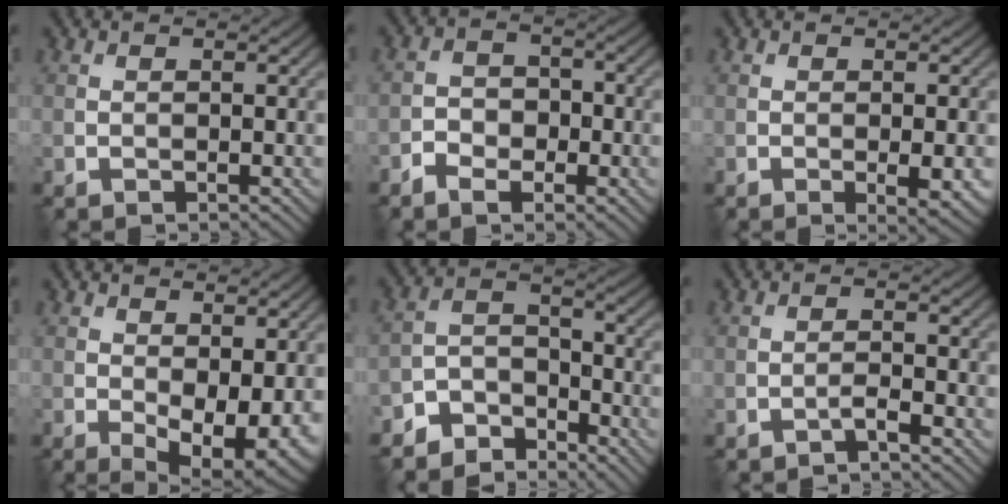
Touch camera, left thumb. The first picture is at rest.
{"total": 4.1, "force": [-2.3, 2.6, 2.1], "torque": [-0.036, 0.002, -0.049]}
{"total": 3.2, "force": [-0.9, 0.8, 3.0], "torque": [-0.051, -0.006, -0.009]}
{"total": 7.5, "force": [-1.5, 3.8, 6.2], "torque": [-0.107, -0.027, -0.007]}
{"total": 6.6, "force": [-5.5, 3.2, 1.7], "torque": [-0.031, 0.000, -0.120]}
{"total": 1.6, "force": [-1.2, 0.1, 1.0], "torque": [-0.017, 0.007, -0.027]}